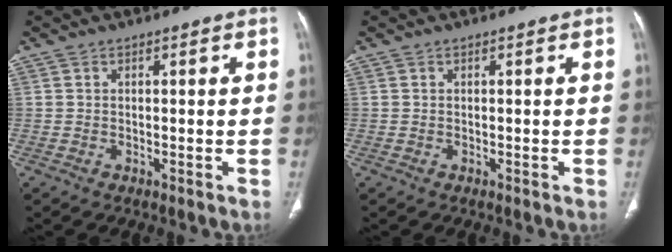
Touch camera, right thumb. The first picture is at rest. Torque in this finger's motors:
{"motor_torque": [-0.24, 0.24, -0.19, 0.05, 0.01]}